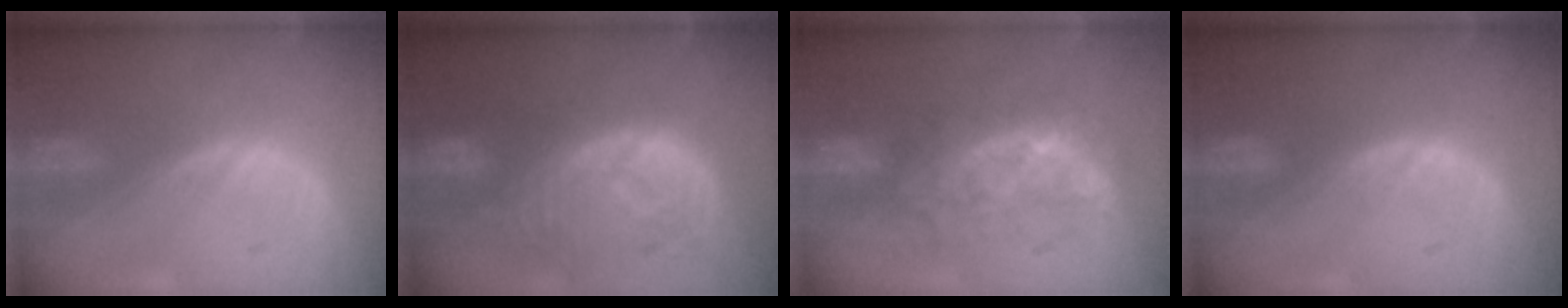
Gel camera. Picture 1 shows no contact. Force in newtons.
{"total": 10.7, "press": 9.4, "slide": 4.9}
{"total": 8.4, "press": 7.5, "slide": 3.7}
{"total": 1.0, "press": 1.0, "slide": 0.2}